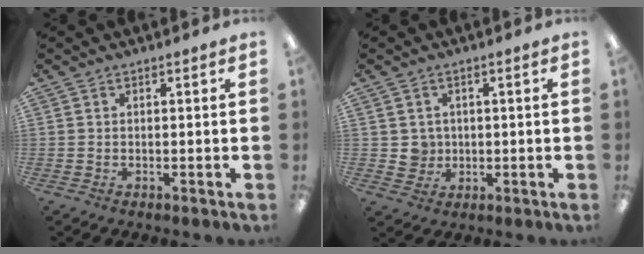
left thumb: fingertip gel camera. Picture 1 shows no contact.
{"total": 3.6, "force": [0.8, 3.5, 0.2], "torque": [-0.007, 0.004, 0.015]}